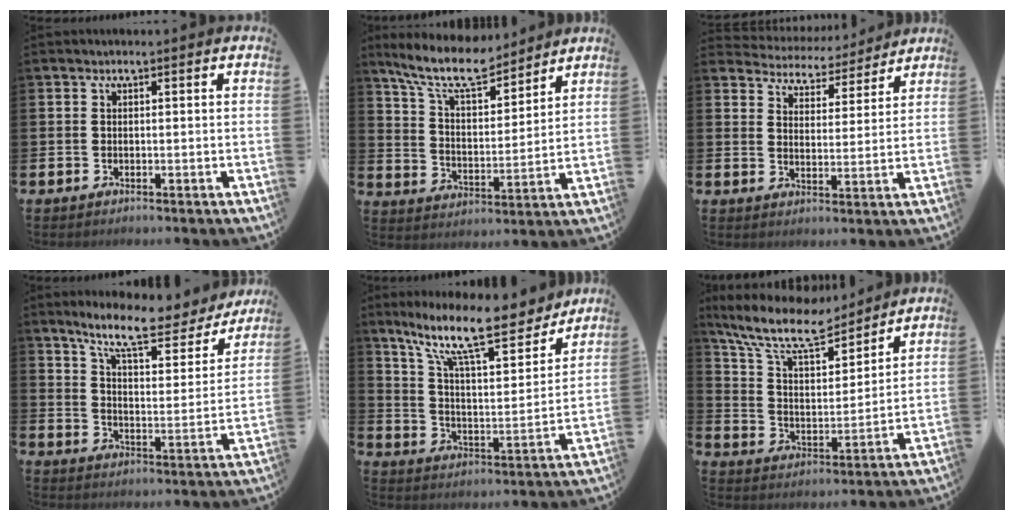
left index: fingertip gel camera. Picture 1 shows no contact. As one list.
[{"total": 9.9, "force": [8.6, 2.5, 4.1], "torque": [-0.111, -0.044, 0.154]}, {"total": 4.8, "force": [4.6, 1.2, -0.3], "torque": [-0.018, -0.041, 0.078]}, {"total": 10.1, "force": [8.8, 2.1, 4.6], "torque": [-0.114, -0.053, 0.148]}, {"total": 14.8, "force": [11.5, 3.7, 8.5], "torque": [-0.175, -0.061, 0.196]}, {"total": 11.5, "force": [10.0, 2.9, 4.9], "torque": [-0.135, -0.054, 0.176]}]